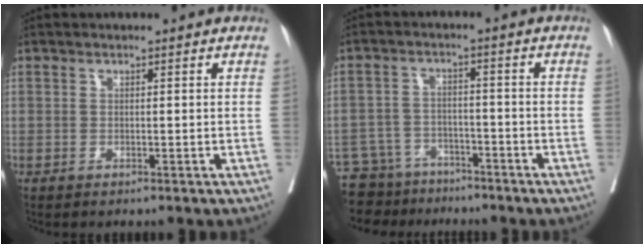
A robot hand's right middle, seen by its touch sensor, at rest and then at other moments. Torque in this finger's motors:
{"motor_torque": [0.79, -0.78, 0.25, 0.06]}